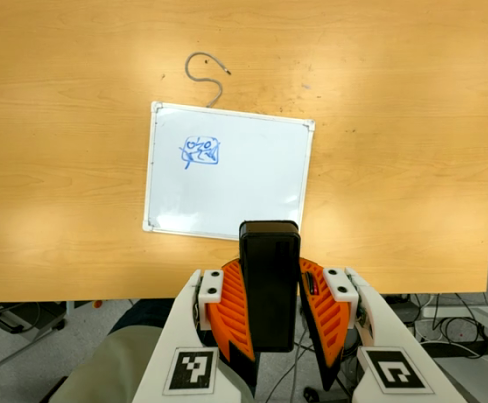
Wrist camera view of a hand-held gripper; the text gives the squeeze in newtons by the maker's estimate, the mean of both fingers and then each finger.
{"total": 9.8, "left": 8.1, "right": 11.4}